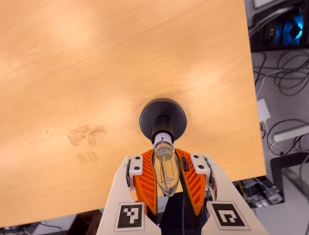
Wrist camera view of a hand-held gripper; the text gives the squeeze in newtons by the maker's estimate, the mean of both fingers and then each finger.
{"total": 21.3, "left": 19.9, "right": 22.7}